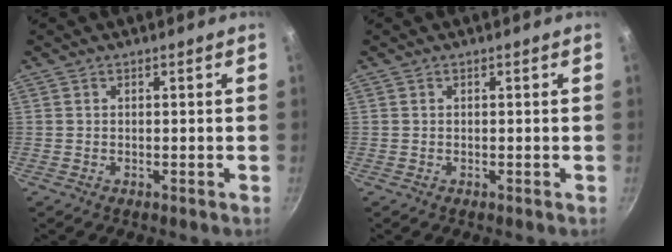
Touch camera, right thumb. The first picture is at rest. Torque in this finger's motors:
{"motor_torque": [0.08, 0.03, 0.14, 0.08, 0.00]}